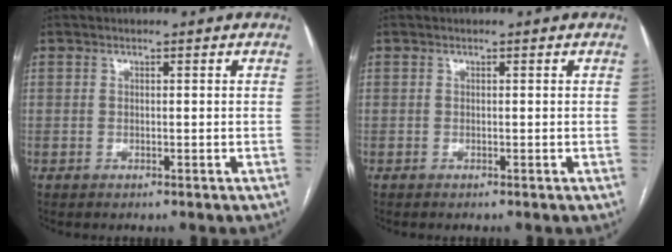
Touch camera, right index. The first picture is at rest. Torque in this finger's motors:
{"motor_torque": [0.00, 0.00, -0.01, 0.00]}